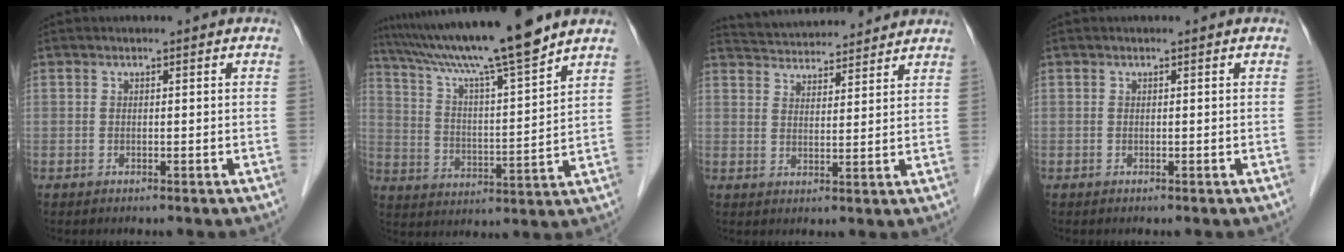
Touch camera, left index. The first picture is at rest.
{"total": 15.9, "force": [13.2, -1.2, 8.8], "torque": [-0.154, 0.000, 0.219]}
{"total": 11.9, "force": [11.4, 2.0, 2.9], "torque": [-0.048, 0.023, 0.167]}
{"total": 0.0}